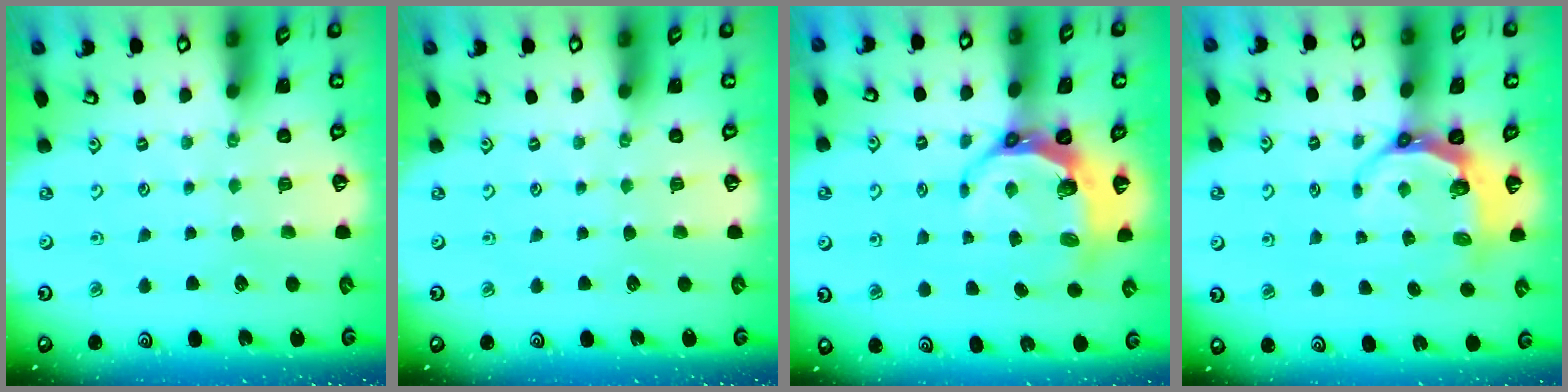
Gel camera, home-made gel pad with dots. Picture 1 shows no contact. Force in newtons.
{"total": 0.0}
{"total": 8.1, "press": 7.0, "slide": 4.1}
{"total": 6.8, "press": 5.8, "slide": 3.7}